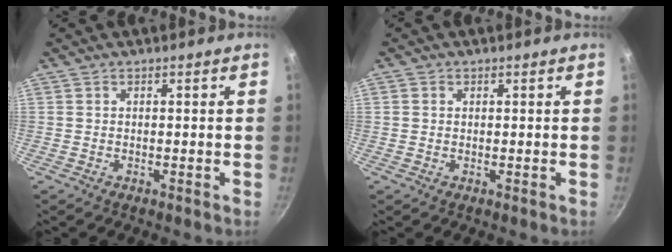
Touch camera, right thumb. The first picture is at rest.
{"total": 0.9, "force": [0.2, 0.8, 0.3], "torque": [-0.003, 0.002, 0.002]}